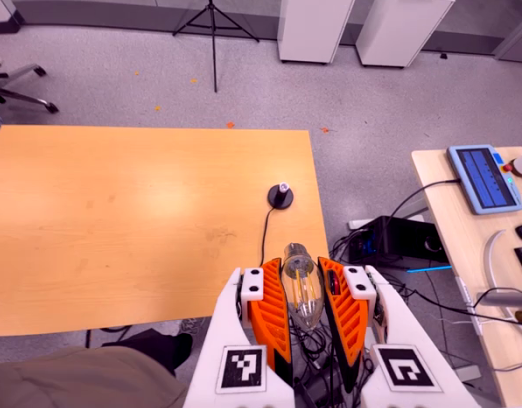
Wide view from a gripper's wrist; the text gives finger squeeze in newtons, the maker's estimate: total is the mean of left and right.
{"total": 21.4, "left": 23.7, "right": 19.1}